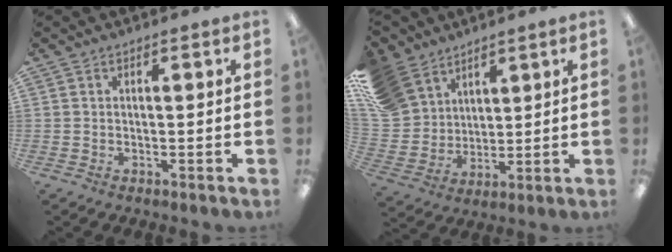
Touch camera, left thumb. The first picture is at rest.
{"total": 14.1, "force": [8.5, 10.4, 4.3], "torque": [-0.116, -0.041, 0.172]}